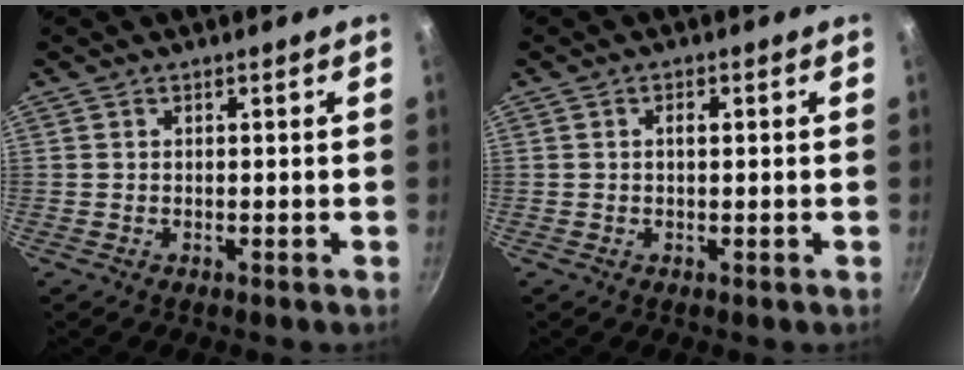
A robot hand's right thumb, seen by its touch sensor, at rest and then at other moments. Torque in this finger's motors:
{"motor_torque": [0.13, 0.03, 0.13, -0.01, -0.01]}